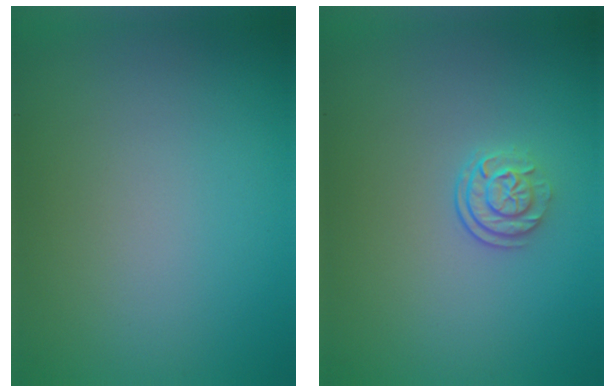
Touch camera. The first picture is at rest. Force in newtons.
{"total": 2.3, "press": 1.7, "slide": 1.5}